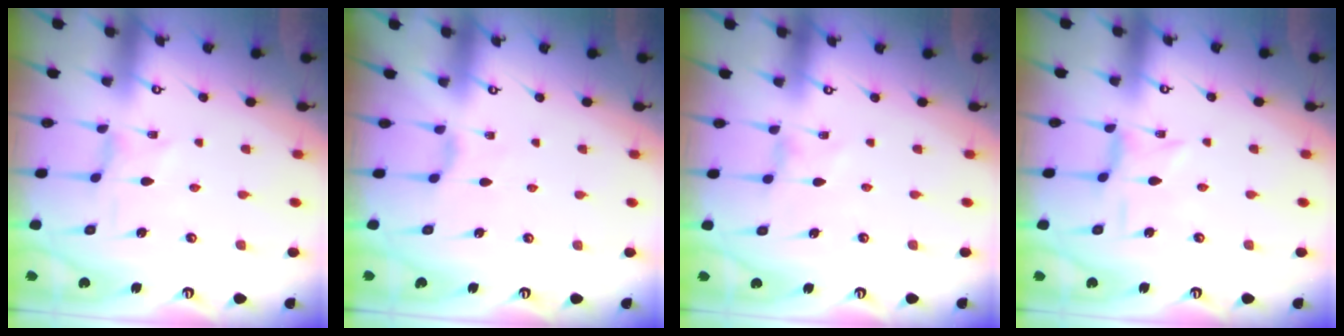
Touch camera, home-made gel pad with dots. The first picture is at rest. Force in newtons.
{"total": 2.7, "press": 2.6, "slide": 0.6}
{"total": 0.0}
{"total": 0.8, "press": 0.7, "slide": 0.3}